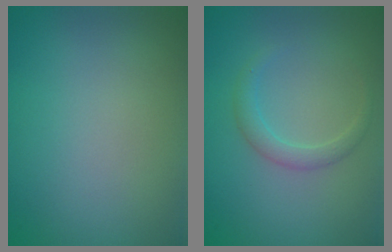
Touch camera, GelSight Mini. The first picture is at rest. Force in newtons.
{"total": 1.7, "press": 1.7, "slide": 0.1}